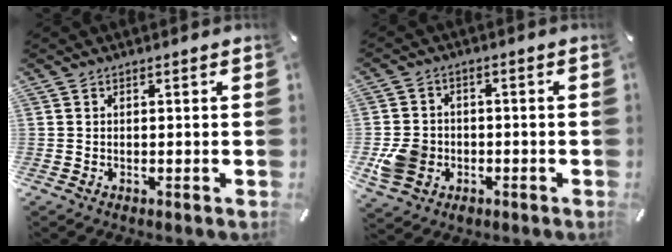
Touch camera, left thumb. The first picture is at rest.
{"total": 8.0, "force": [-2.1, 6.9, 3.5], "torque": [-0.087, 0.011, -0.039]}